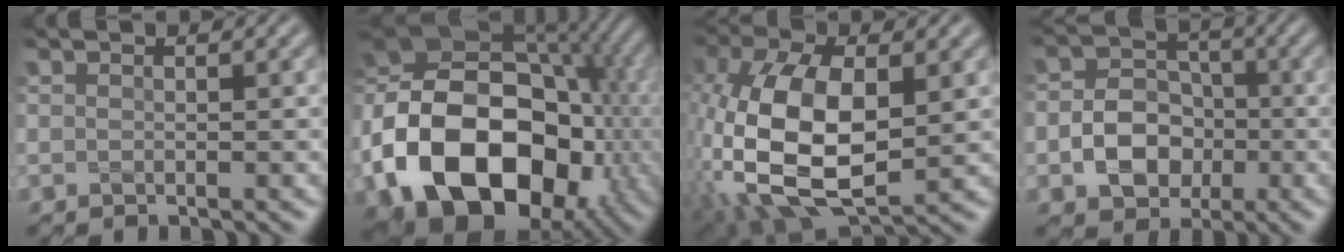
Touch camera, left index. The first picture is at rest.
{"total": 18.7, "force": [-5.5, 13.0, 12.3], "torque": [-0.232, -0.015, -0.094]}
{"total": 12.8, "force": [0.0, 7.2, 10.6], "torque": [-0.239, -0.003, 0.000]}
{"total": 5.1, "force": [-1.3, 4.1, 2.8], "torque": [-0.042, -0.002, -0.022]}